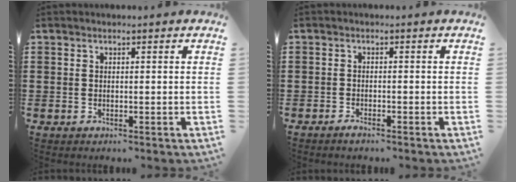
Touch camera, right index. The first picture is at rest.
{"total": 1.0, "force": [-0.9, 0.1, 0.4], "torque": [-0.012, -0.006, -0.016]}